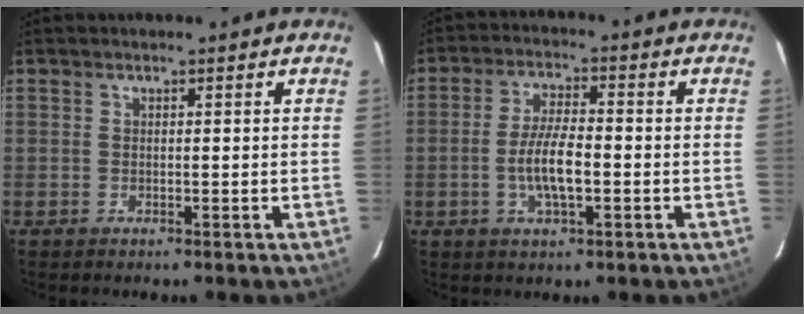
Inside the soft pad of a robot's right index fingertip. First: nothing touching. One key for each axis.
{"total": 7.3, "fx": -1.8, "fy": 2.2, "fz": 6.7, "tx": -0.133, "ty": 0.000, "tz": -0.033}